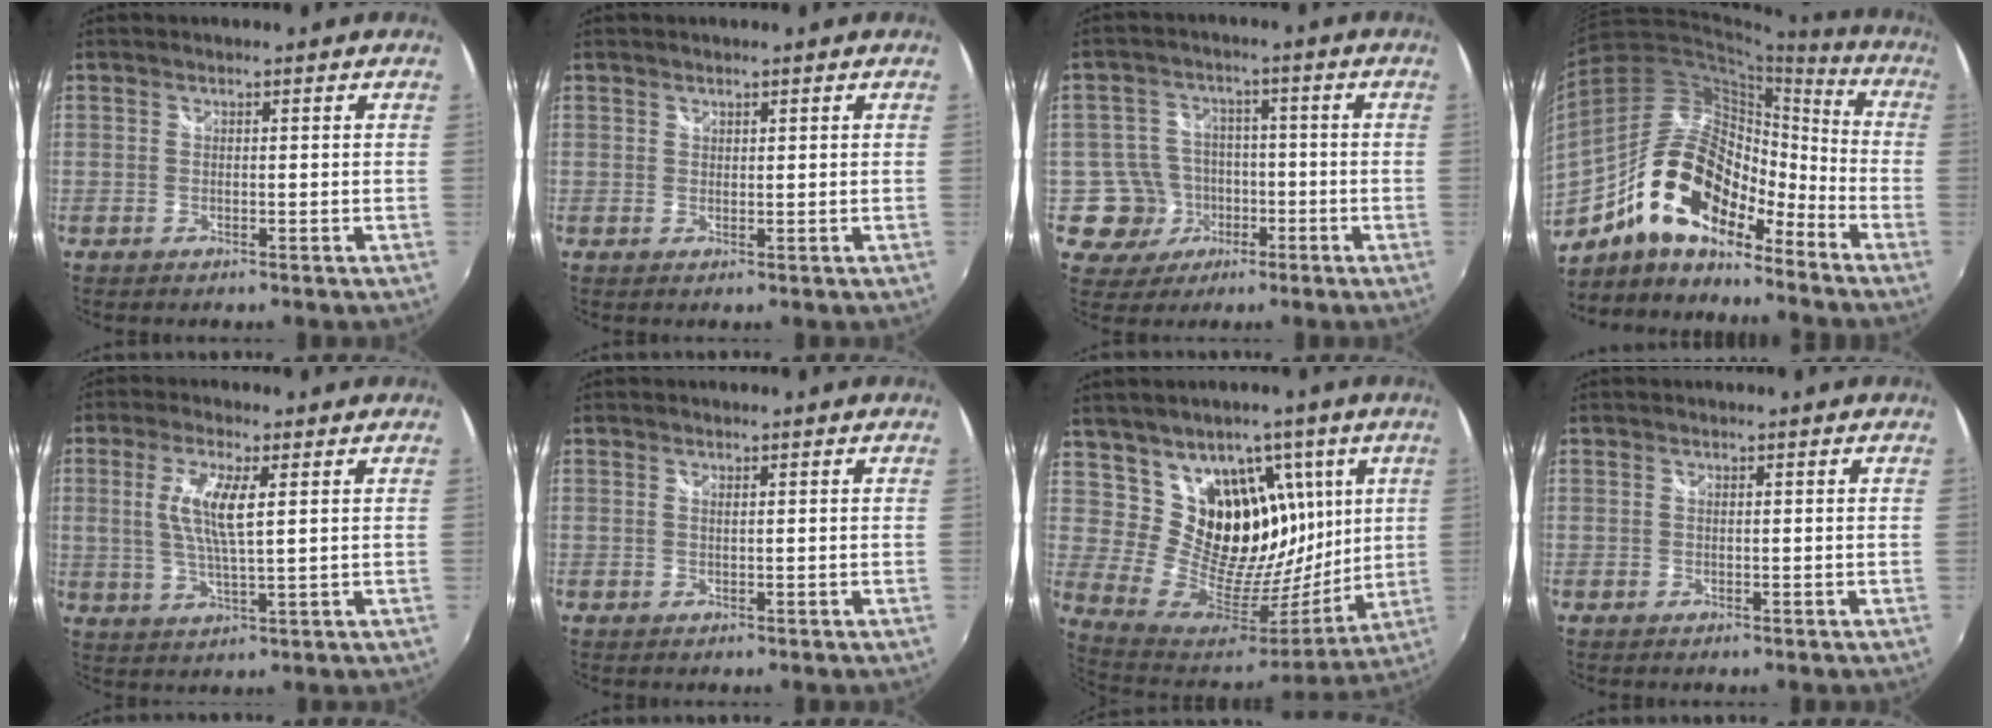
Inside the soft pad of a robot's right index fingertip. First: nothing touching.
{"total": 0.7, "force": [0.6, 0.3, 0.0], "torque": [0.001, 0.001, 0.011]}
{"total": 8.8, "force": [-2.8, 8.3, 0.8], "torque": [-0.039, 0.017, -0.036]}
{"total": 18.0, "force": [-12.3, 8.0, 10.5], "torque": [-0.194, 0.007, -0.228]}
{"total": 7.6, "force": [1.6, 1.3, 7.3], "torque": [-0.148, -0.002, 0.032]}
{"total": 3.1, "force": [2.4, 0.0, 2.0], "torque": [-0.037, -0.007, 0.038]}
{"total": 19.3, "force": [8.4, 14.6, 9.4], "torque": [-0.149, -0.015, 0.161]}
{"total": 0.0}